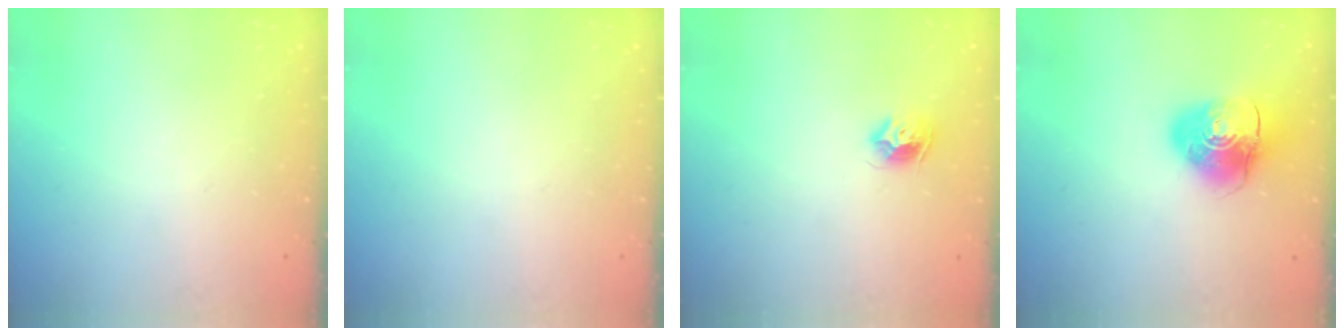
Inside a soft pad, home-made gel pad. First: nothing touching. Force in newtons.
{"total": 0.0}
{"total": 8.0, "press": 7.9, "slide": 0.5}
{"total": 10.8, "press": 10.6, "slide": 1.7}